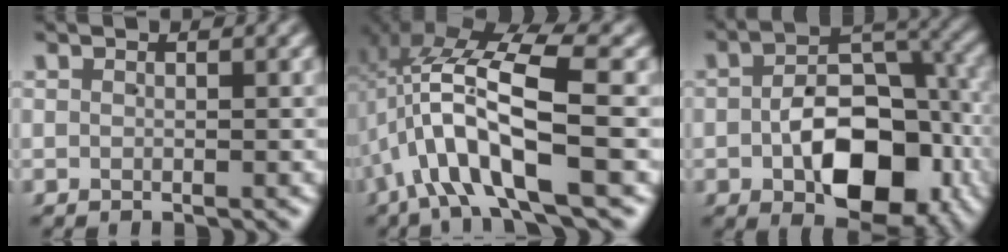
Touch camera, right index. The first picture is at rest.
{"total": 9.4, "force": [0.4, 4.3, 8.4], "torque": [-0.177, 0.005, 0.000]}
{"total": 11.5, "force": [-3.0, 7.2, 8.5], "torque": [-0.128, -0.023, -0.034]}